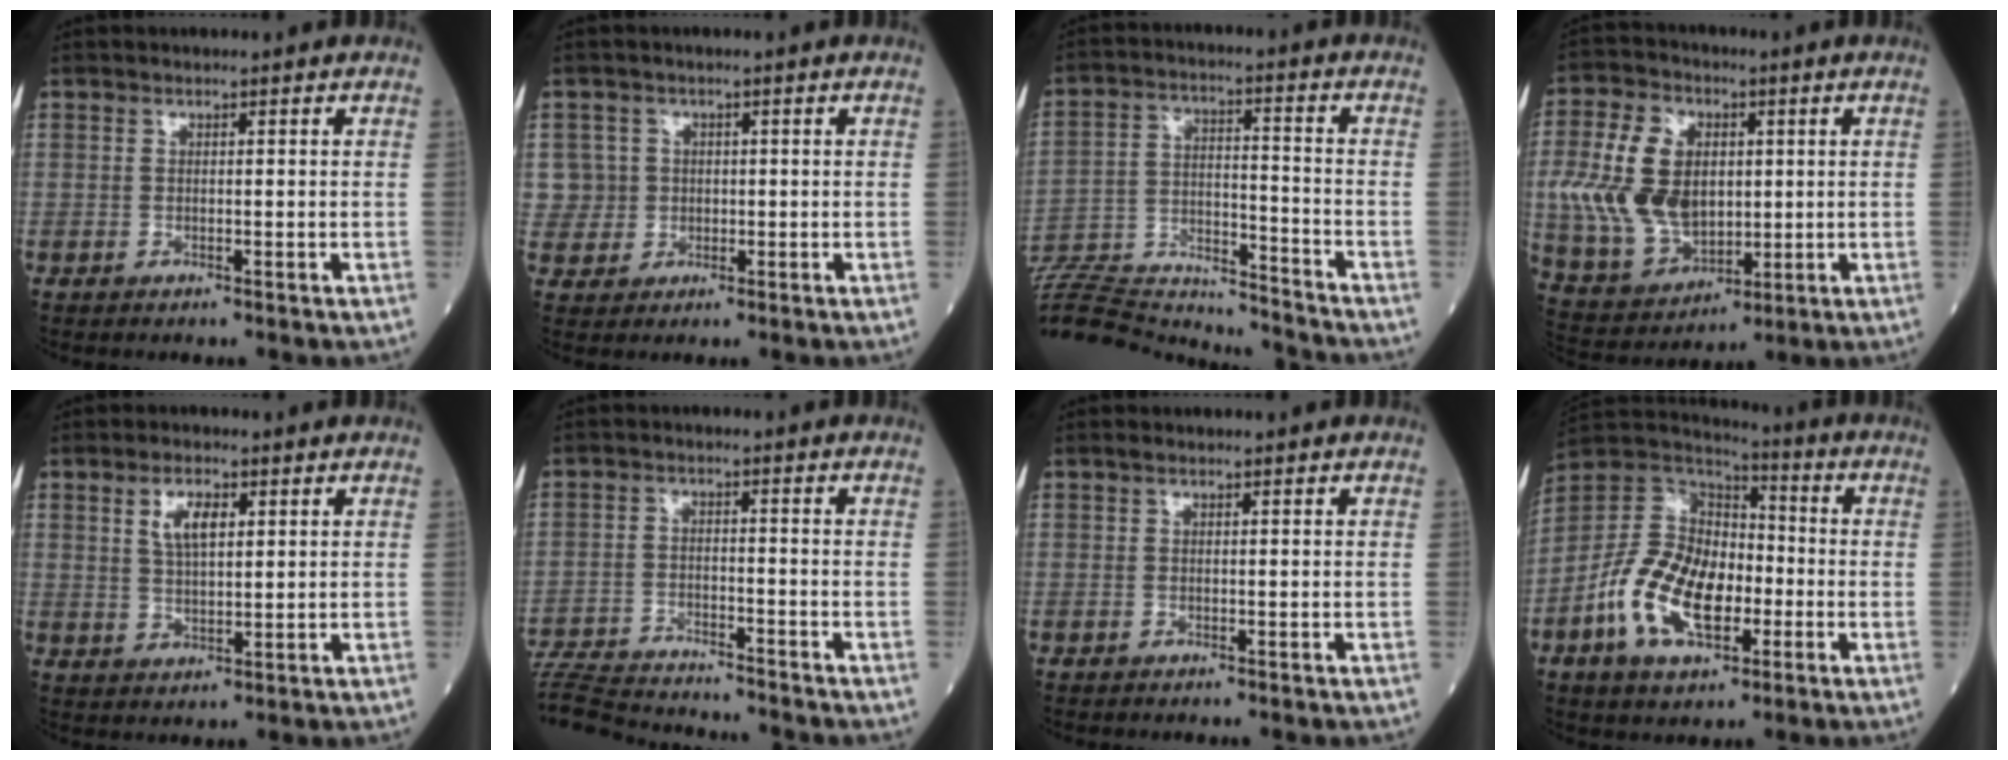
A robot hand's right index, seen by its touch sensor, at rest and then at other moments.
{"total": 4.0, "force": [0.6, 4.0, -0.4], "torque": [0.020, 0.009, 0.015]}
{"total": 22.2, "force": [-21.4, 2.8, 5.5], "torque": [-0.144, -0.001, -0.336]}
{"total": 14.1, "force": [1.2, 9.3, 10.5], "torque": [-0.238, 0.019, 0.036]}
{"total": 4.9, "force": [2.1, 1.8, 4.1], "torque": [-0.081, 0.004, 0.043]}
{"total": 12.5, "force": [-12.0, 0.6, 3.3], "torque": [-0.059, -0.004, -0.193]}
{"total": 0.0}
{"total": 14.5, "force": [-4.2, 7.9, 11.4], "torque": [-0.241, 0.015, -0.074]}